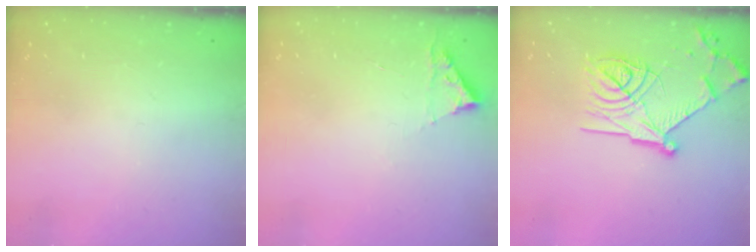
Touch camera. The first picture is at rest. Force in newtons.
{"total": 2.8, "press": 2.8, "slide": 0.3}
{"total": 19.8, "press": 19.7, "slide": 1.2}